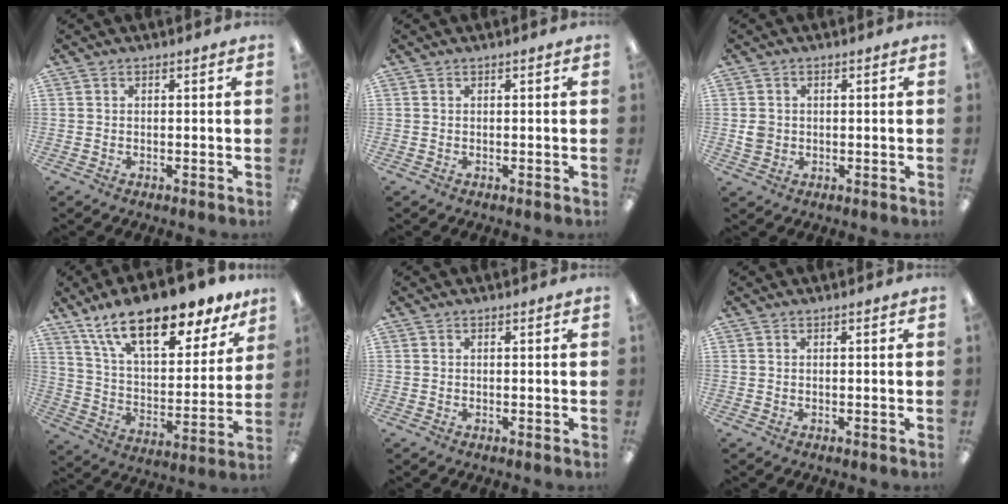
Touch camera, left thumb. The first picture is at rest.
{"total": 0.0}
{"total": 3.1, "force": [-0.1, 2.9, 1.1], "torque": [-0.012, 0.002, -0.003]}
{"total": 19.5, "force": [14.4, 7.1, 11.0], "torque": [-0.184, -0.093, 0.250]}
{"total": 0.0}
{"total": 0.0}